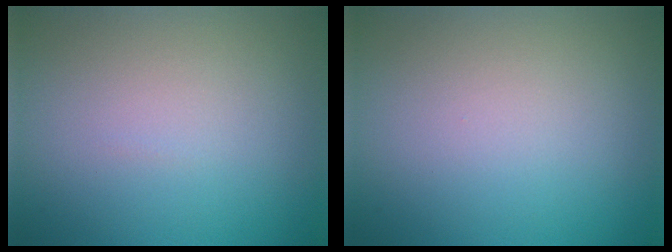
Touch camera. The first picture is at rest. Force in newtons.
{"total": 0.0}